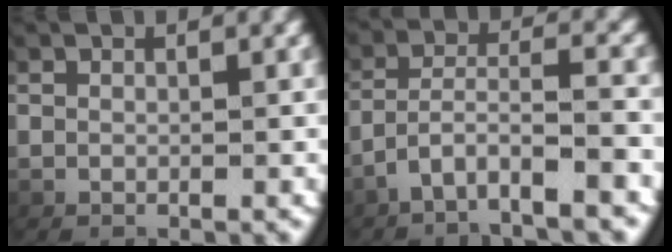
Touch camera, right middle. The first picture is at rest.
{"total": 4.4, "force": [-3.1, 1.0, 3.1], "torque": [-0.069, -0.014, -0.043]}